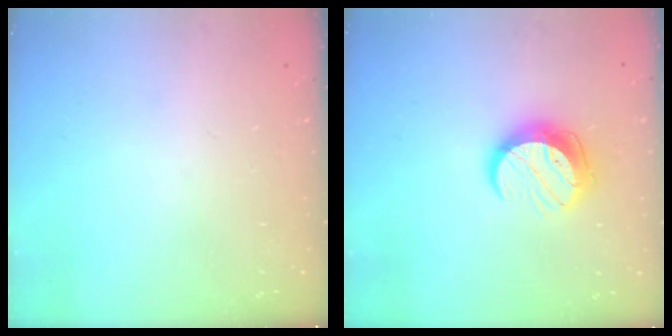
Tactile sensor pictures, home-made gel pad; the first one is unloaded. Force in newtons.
{"total": 10.7, "press": 10.7, "slide": 0.7}